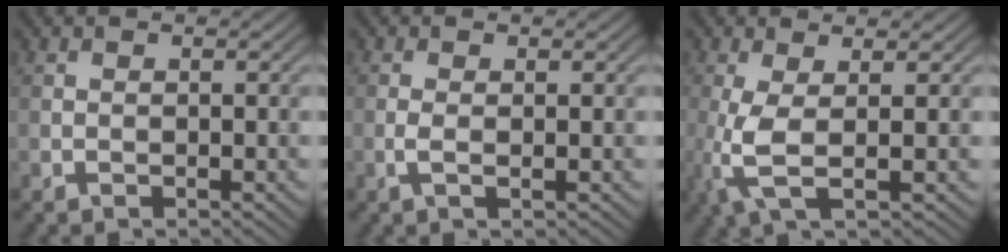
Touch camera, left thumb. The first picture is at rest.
{"total": 1.5, "force": [-0.1, 0.3, 1.4], "torque": [-0.034, 0.001, -0.005]}
{"total": 5.0, "force": [-0.4, 1.3, 4.8], "torque": [-0.117, 0.000, -0.012]}